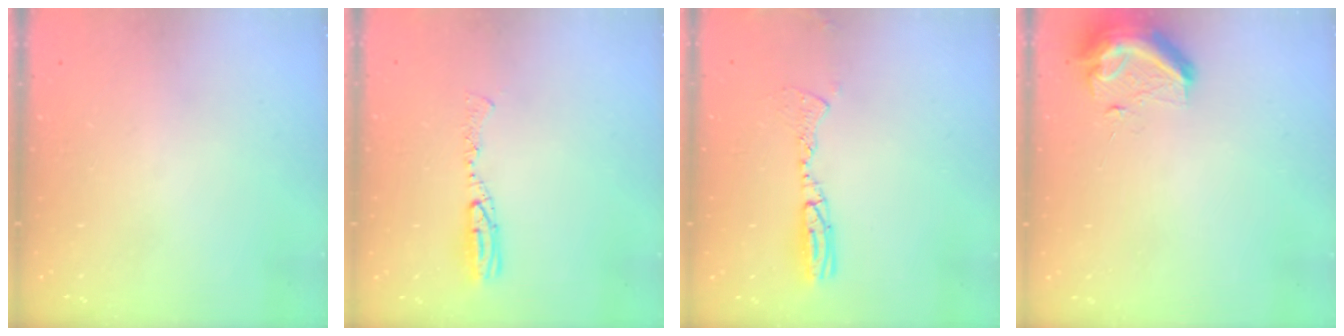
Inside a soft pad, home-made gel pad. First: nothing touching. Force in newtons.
{"total": 8.1, "press": 7.9, "slide": 1.7}
{"total": 9.2, "press": 8.9, "slide": 2.5}
{"total": 9.1, "press": 8.9, "slide": 1.9}